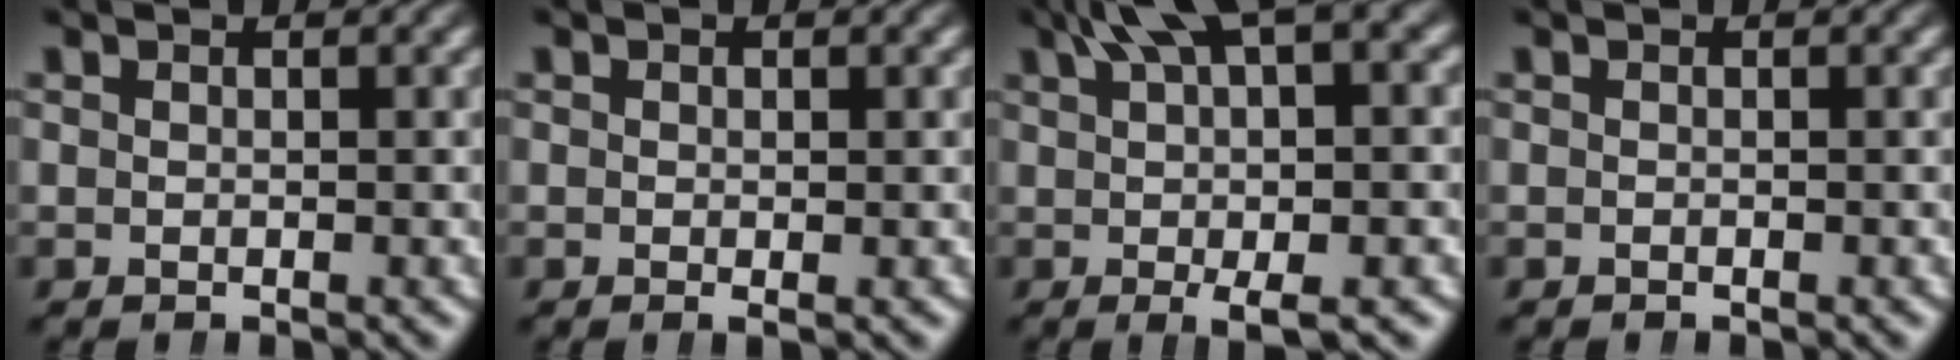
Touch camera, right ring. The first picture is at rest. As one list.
[{"total": 0.6, "force": [0.1, 0.1, 0.5], "torque": [-0.008, 0.001, 0.000]}, {"total": 6.6, "force": [1.9, 1.1, 6.2], "torque": [-0.090, 0.013, 0.031]}, {"total": 0.0}]